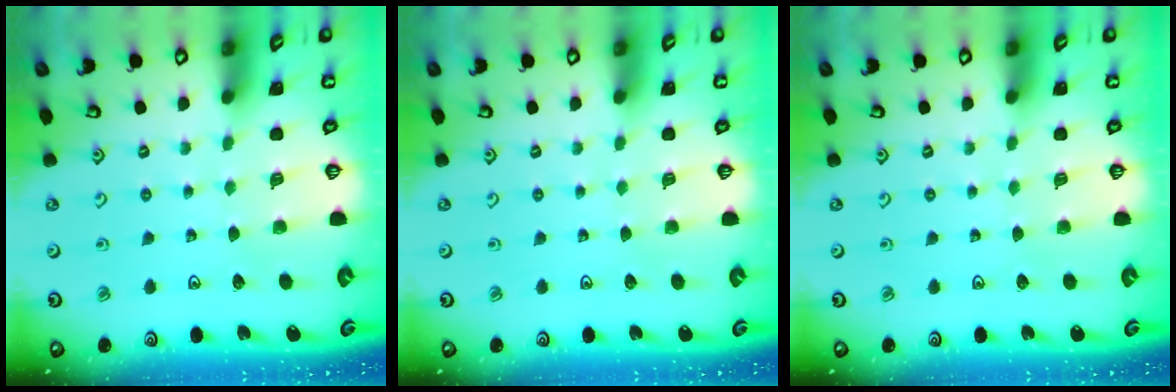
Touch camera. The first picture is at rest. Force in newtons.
{"total": 0.0}
{"total": 0.0}